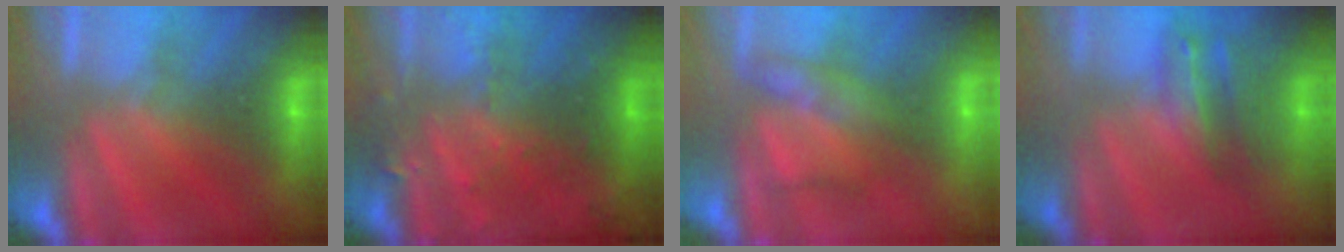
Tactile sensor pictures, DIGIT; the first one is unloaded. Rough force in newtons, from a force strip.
{"total": 8.0}
{"total": 2.2}
{"total": 2.6}